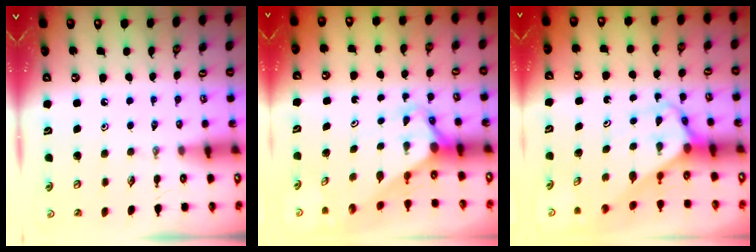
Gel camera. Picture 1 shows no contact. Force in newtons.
{"total": 3.0, "press": 3.0, "slide": 0.3}
{"total": 4.2, "press": 4.2, "slide": 0.4}